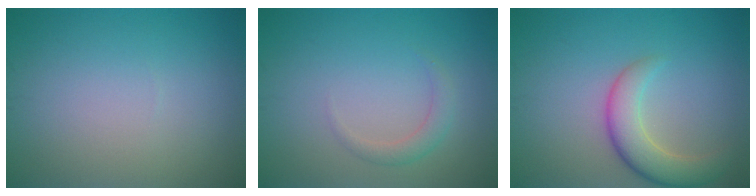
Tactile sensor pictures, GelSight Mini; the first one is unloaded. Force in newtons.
{"total": 1.6, "press": 1.6, "slide": 0.1}
{"total": 4.5, "press": 4.4, "slide": 0.4}